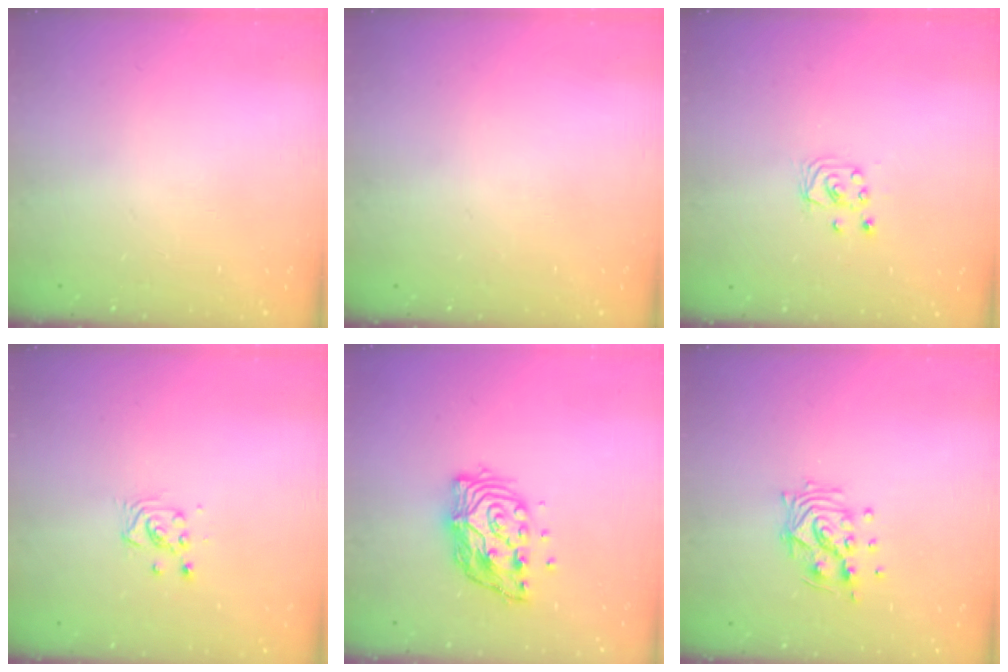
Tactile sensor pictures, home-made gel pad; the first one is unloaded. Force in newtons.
{"total": 0.0}
{"total": 2.4, "press": 2.4, "slide": 0.2}
{"total": 3.8, "press": 3.8, "slide": 0.5}
{"total": 12.1, "press": 12.0, "slide": 0.9}
{"total": 10.6, "press": 10.6, "slide": 0.5}